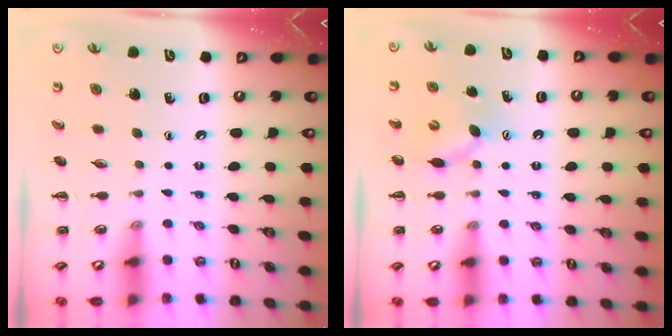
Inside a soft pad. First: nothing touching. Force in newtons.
{"total": 6.1, "press": 5.9, "slide": 1.4}